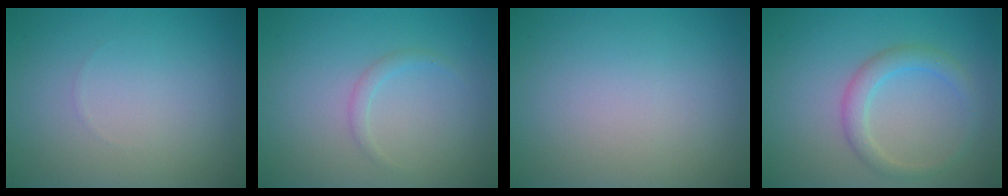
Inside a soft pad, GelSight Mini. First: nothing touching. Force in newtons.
{"total": 0.9, "press": 0.9, "slide": 0.1}
{"total": 0.0}
{"total": 2.5, "press": 2.5, "slide": 0.0}